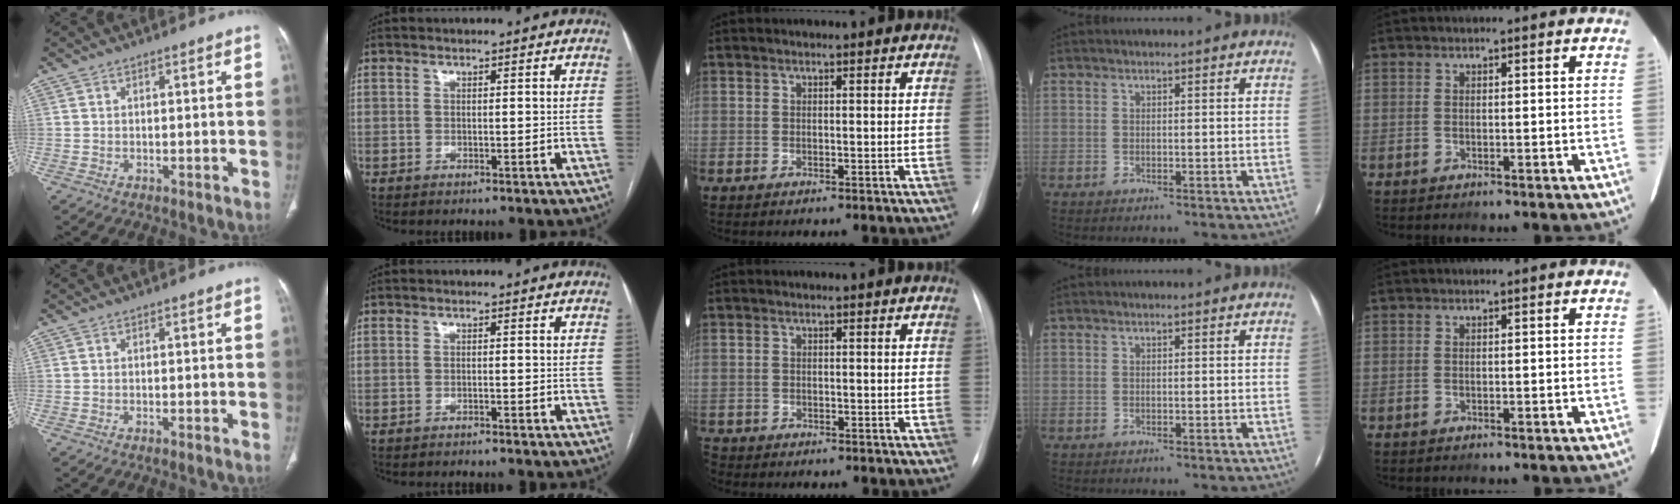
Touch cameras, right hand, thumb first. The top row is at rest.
{"thumb": {"total": 0.7, "force": [-0.5, 0.0, 0.5], "torque": [-0.011, -0.001, -0.005]}, "index": {"total": 0.6, "force": [-0.6, 0.0, 0.2], "torque": [-0.007, -0.001, -0.010]}, "middle": {"total": 2.9, "force": [-2.5, 1.4, 0.6], "torque": [-0.012, -0.004, -0.036]}}